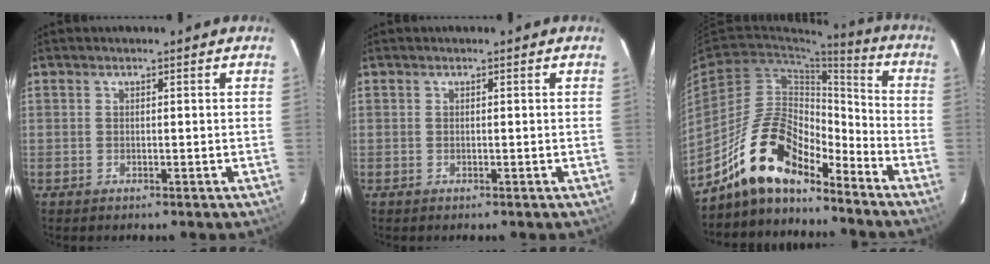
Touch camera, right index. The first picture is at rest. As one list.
[{"total": 0.0}, {"total": 16.1, "force": [-12.6, 5.8, 8.2], "torque": [-0.160, 0.014, -0.232]}]